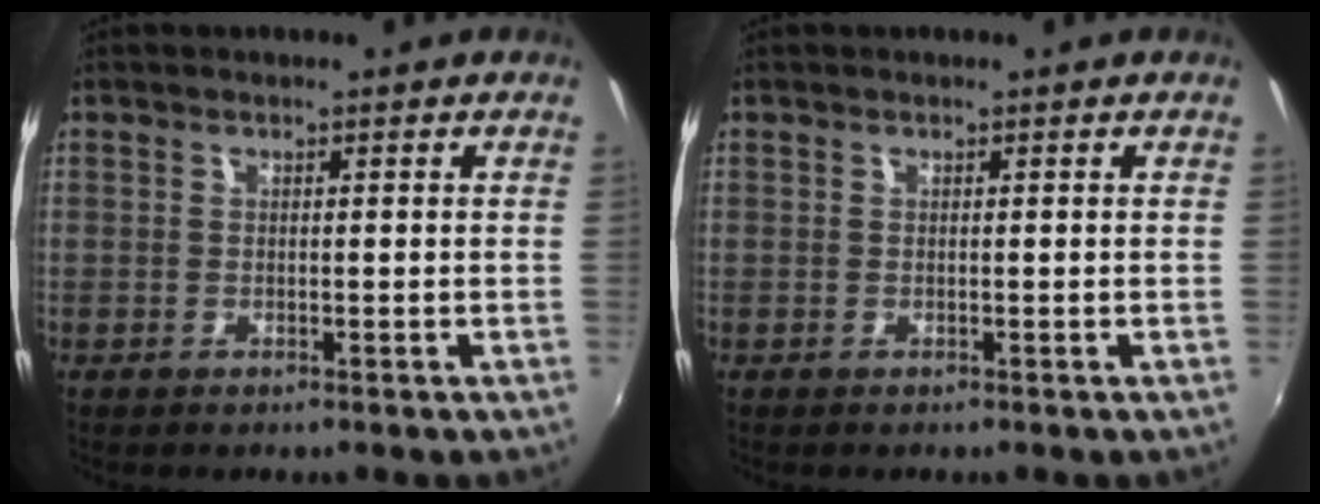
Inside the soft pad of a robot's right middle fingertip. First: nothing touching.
{"total": 0.0}